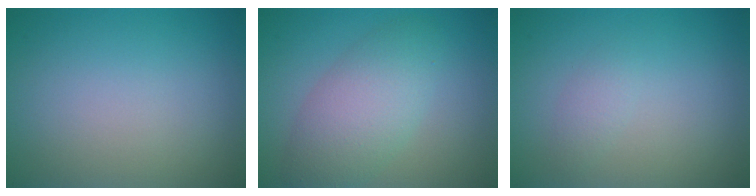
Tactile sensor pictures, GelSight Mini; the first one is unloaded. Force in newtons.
{"total": 5.1, "press": 5.1, "slide": 0.1}
{"total": 1.1, "press": 1.1, "slide": 0.0}